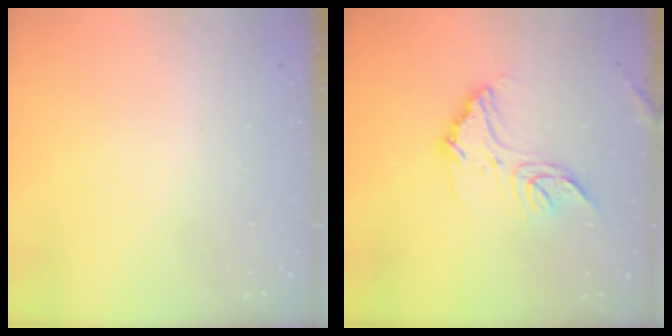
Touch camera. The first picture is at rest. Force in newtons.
{"total": 13.8, "press": 13.8, "slide": 0.9}